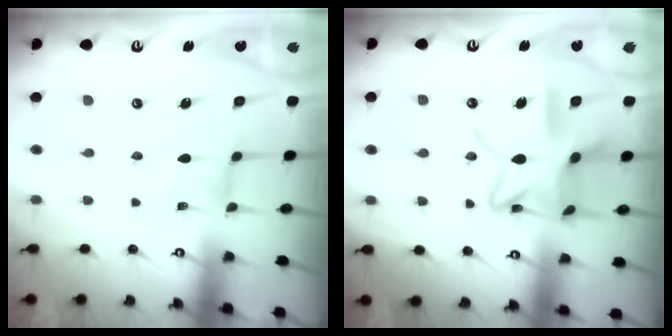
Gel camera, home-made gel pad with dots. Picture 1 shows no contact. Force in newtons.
{"total": 16.8, "press": 16.8, "slide": 1.4}